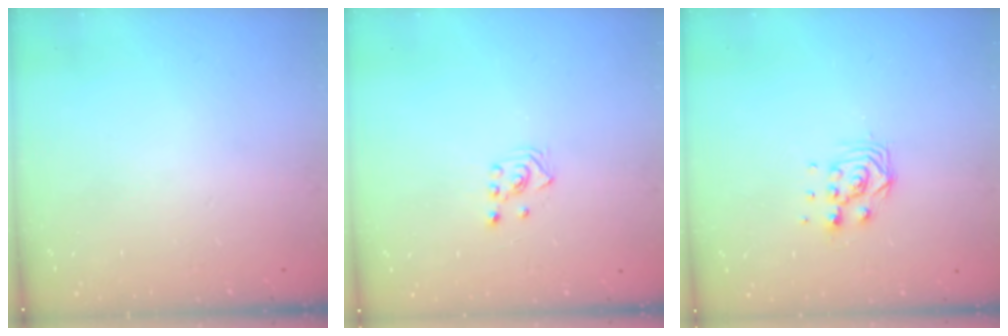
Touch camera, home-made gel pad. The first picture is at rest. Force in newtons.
{"total": 2.5, "press": 2.3, "slide": 1.0}
{"total": 6.6, "press": 6.6, "slide": 0.5}